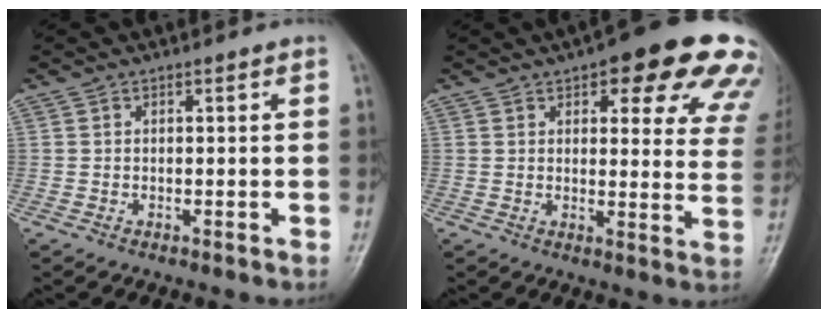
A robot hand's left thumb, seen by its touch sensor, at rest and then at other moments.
{"total": 20.2, "force": [12.0, 7.0, 14.7], "torque": [-0.131, -0.032, 0.128]}